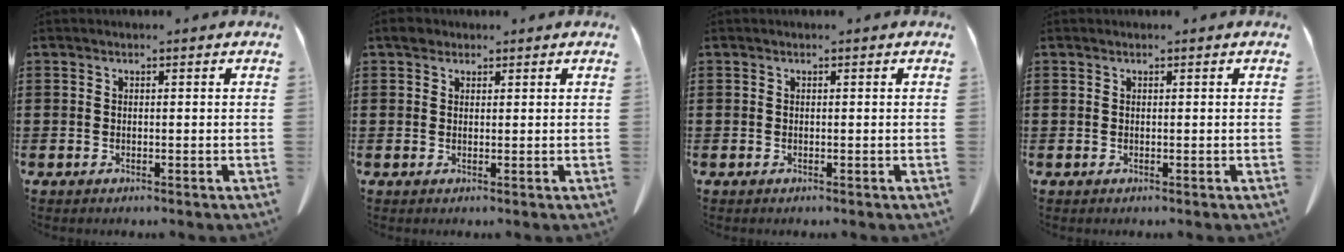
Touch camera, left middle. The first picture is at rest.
{"total": 1.8, "force": [1.4, 1.1, 0.4], "torque": [-0.005, 0.004, 0.025]}
{"total": 0.0}
{"total": 0.0}